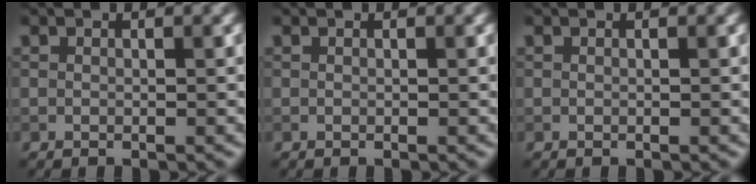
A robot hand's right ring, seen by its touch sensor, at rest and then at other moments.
{"total": 0.0}
{"total": 0.0}